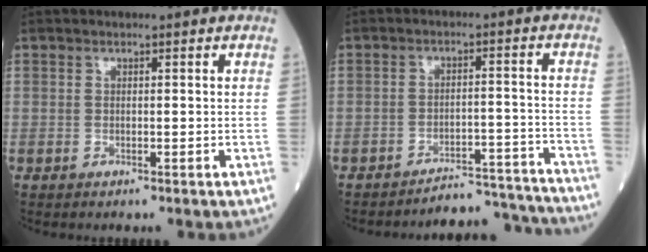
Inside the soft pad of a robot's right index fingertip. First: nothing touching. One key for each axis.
{"total": 10.6, "fx": -10.6, "fy": 0.2, "fz": -0.5, "tx": 0.023, "ty": 0.030, "tz": -0.140}